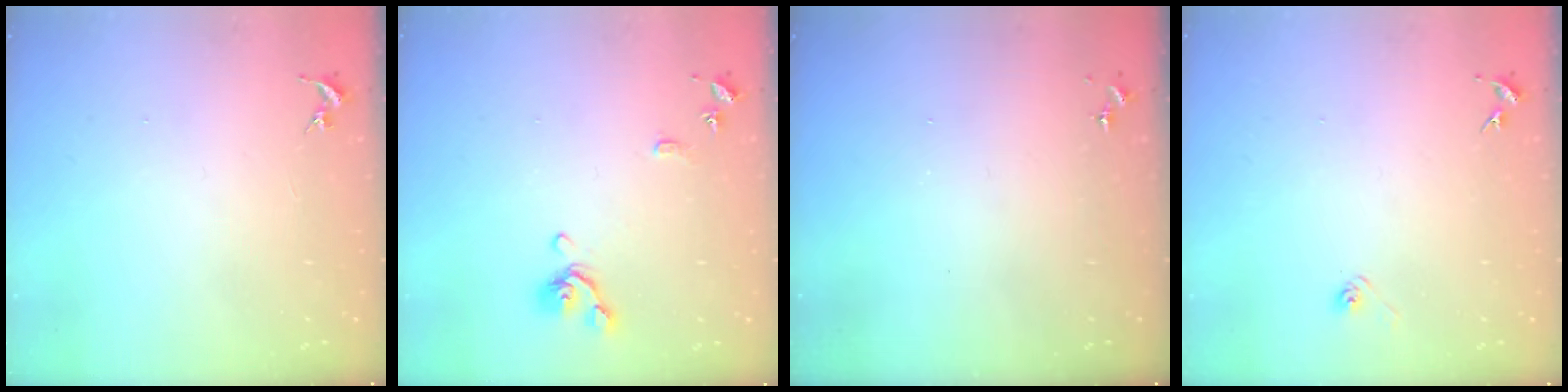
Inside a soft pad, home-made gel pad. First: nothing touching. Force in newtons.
{"total": 9.9, "press": 9.8, "slide": 1.3}
{"total": 0.0}
{"total": 3.2, "press": 2.9, "slide": 1.4}